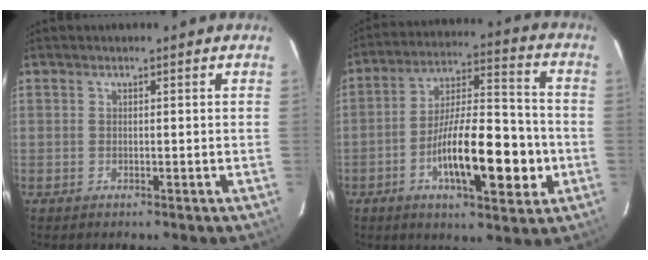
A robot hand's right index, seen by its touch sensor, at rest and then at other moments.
{"total": 16.3, "force": [-4.6, 4.3, 15.0], "torque": [-0.254, 0.011, -0.074]}